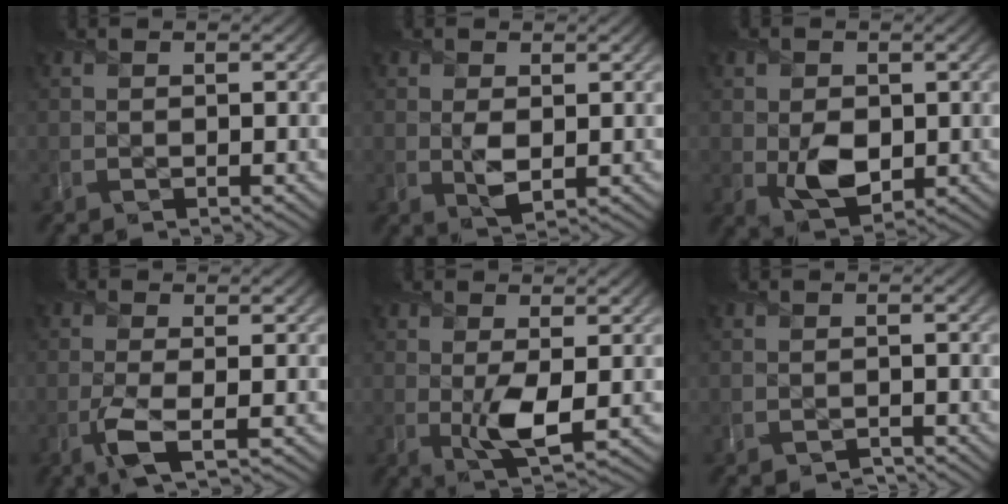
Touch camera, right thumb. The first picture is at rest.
{"total": 2.7, "force": [0.2, 1.7, 2.0], "torque": [-0.047, -0.009, 0.008]}
{"total": 5.3, "force": [-0.4, 3.9, 3.7], "torque": [-0.078, -0.014, -0.006]}
{"total": 3.4, "force": [-1.1, 0.8, 3.1], "torque": [-0.070, -0.003, -0.031]}
{"total": 4.7, "force": [-0.1, 1.9, 4.3], "torque": [-0.090, -0.011, -0.002]}
{"total": 1.3, "force": [-1.1, 0.7, 0.2], "torque": [-0.006, -0.008, -0.023]}